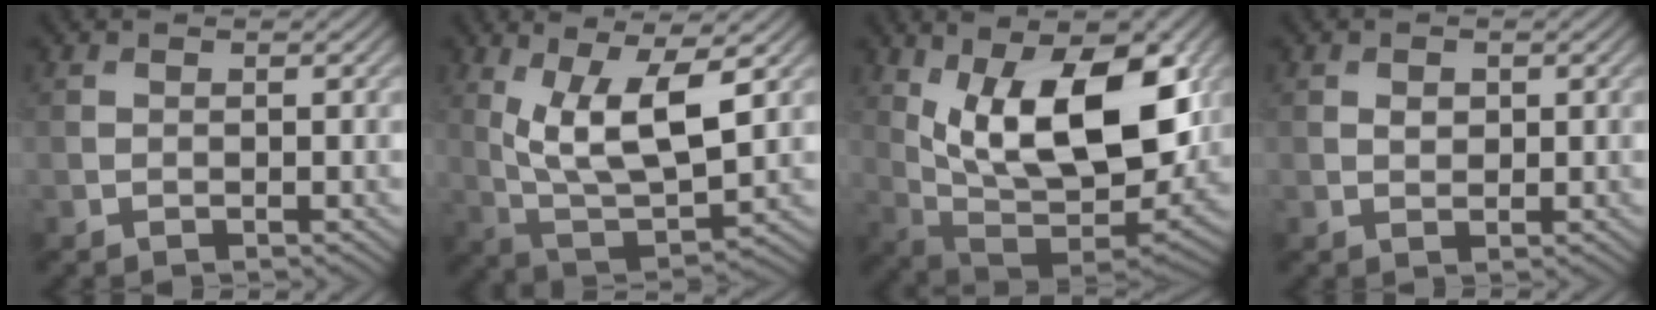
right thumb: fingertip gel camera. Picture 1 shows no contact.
{"total": 11.2, "force": [3.5, 4.1, 9.8], "torque": [-0.201, -0.005, 0.073]}
{"total": 18.1, "force": [5.1, 8.6, 15.1], "torque": [-0.248, 0.009, 0.085]}
{"total": 1.2, "force": [0.4, 0.9, 0.7], "torque": [-0.014, -0.002, 0.007]}